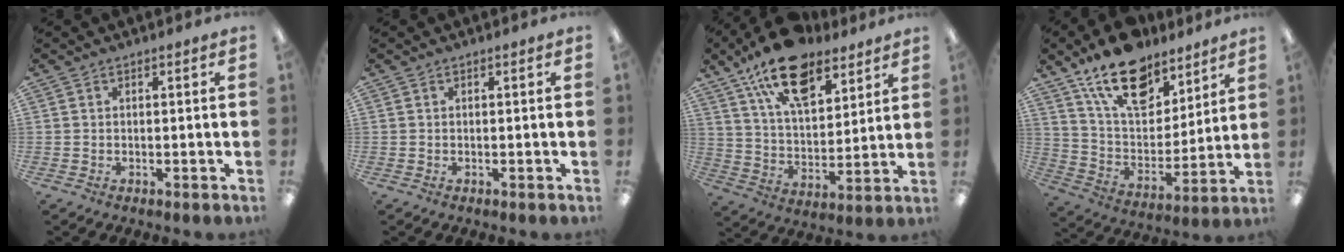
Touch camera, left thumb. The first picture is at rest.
{"total": 0.0}
{"total": 18.3, "force": [12.8, 8.7, 9.7], "torque": [-0.167, -0.063, 0.226]}
{"total": 19.1, "force": [13.8, 9.4, 9.4], "torque": [-0.162, -0.080, 0.244]}